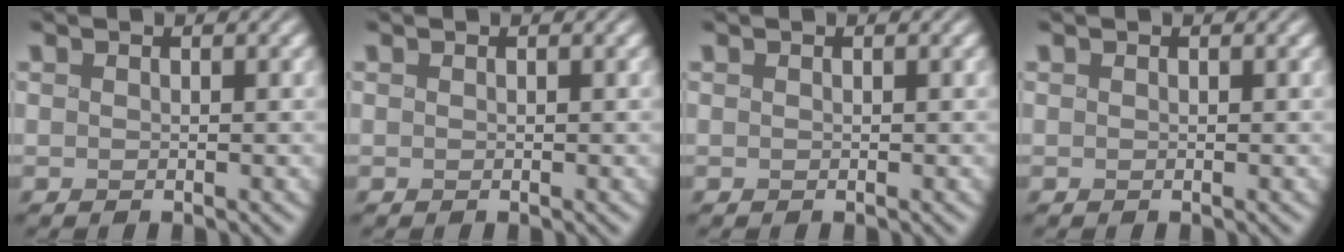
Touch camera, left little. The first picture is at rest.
{"total": 0.0}
{"total": 0.0}
{"total": 0.0}